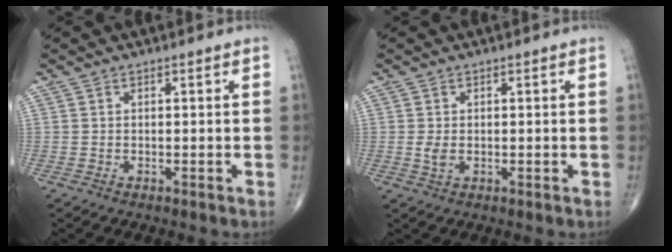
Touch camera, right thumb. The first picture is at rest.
{"total": 2.0, "force": [0.0, 1.3, 1.6], "torque": [-0.034, -0.004, 0.000]}